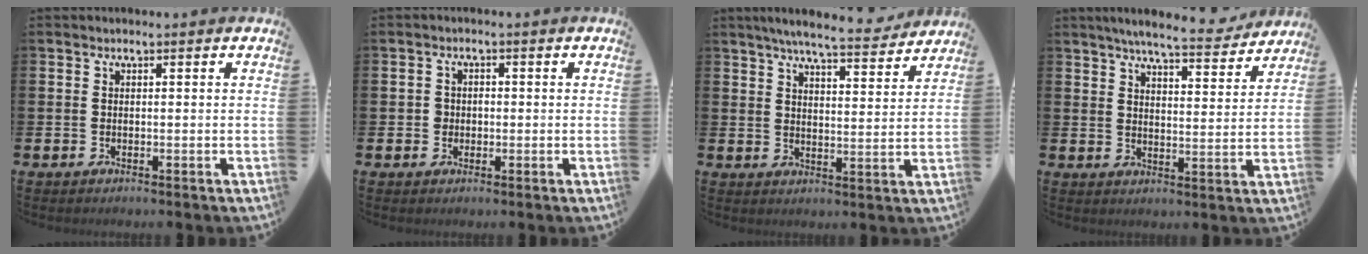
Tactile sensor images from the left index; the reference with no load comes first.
{"total": 1.7, "force": [-0.1, 1.6, 0.5], "torque": [-0.003, 0.006, -0.007]}
{"total": 6.9, "force": [6.4, 0.5, 2.5], "torque": [-0.048, -0.039, 0.108]}
{"total": 6.7, "force": [6.3, 0.5, 2.3], "torque": [-0.044, -0.038, 0.106]}